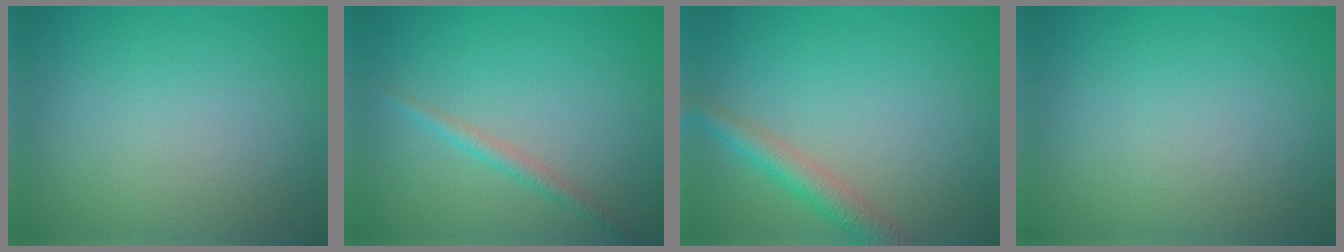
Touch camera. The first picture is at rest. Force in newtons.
{"total": 1.5, "press": 1.5, "slide": 0.1}
{"total": 3.2, "press": 3.2, "slide": 0.1}
{"total": 0.0}